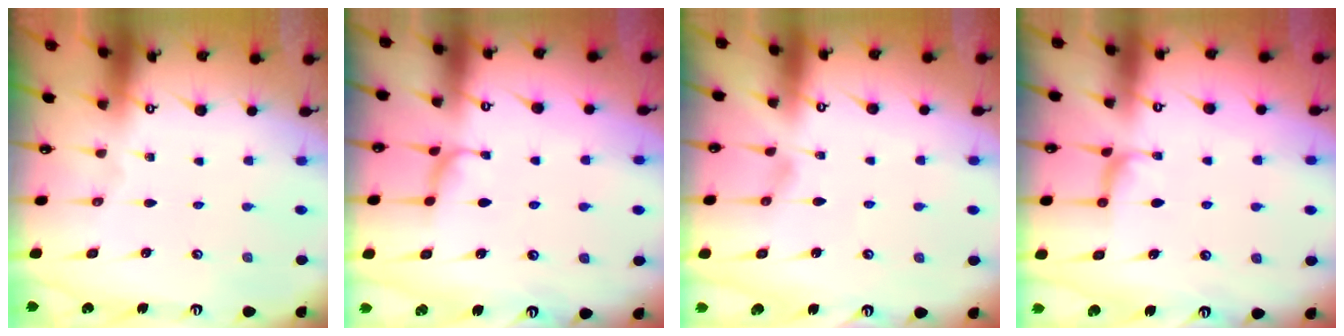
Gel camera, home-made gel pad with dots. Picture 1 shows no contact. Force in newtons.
{"total": 0.9, "press": 0.4, "slide": 0.8}
{"total": 0.0}
{"total": 2.9, "press": 2.7, "slide": 0.9}